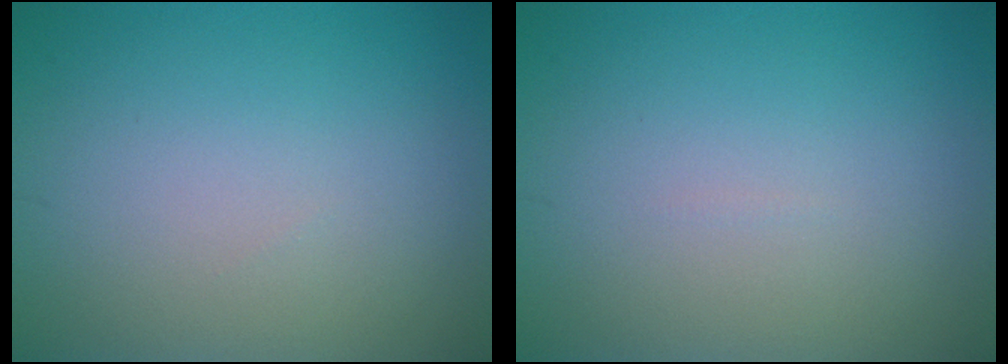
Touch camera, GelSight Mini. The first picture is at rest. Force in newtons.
{"total": 0.0}